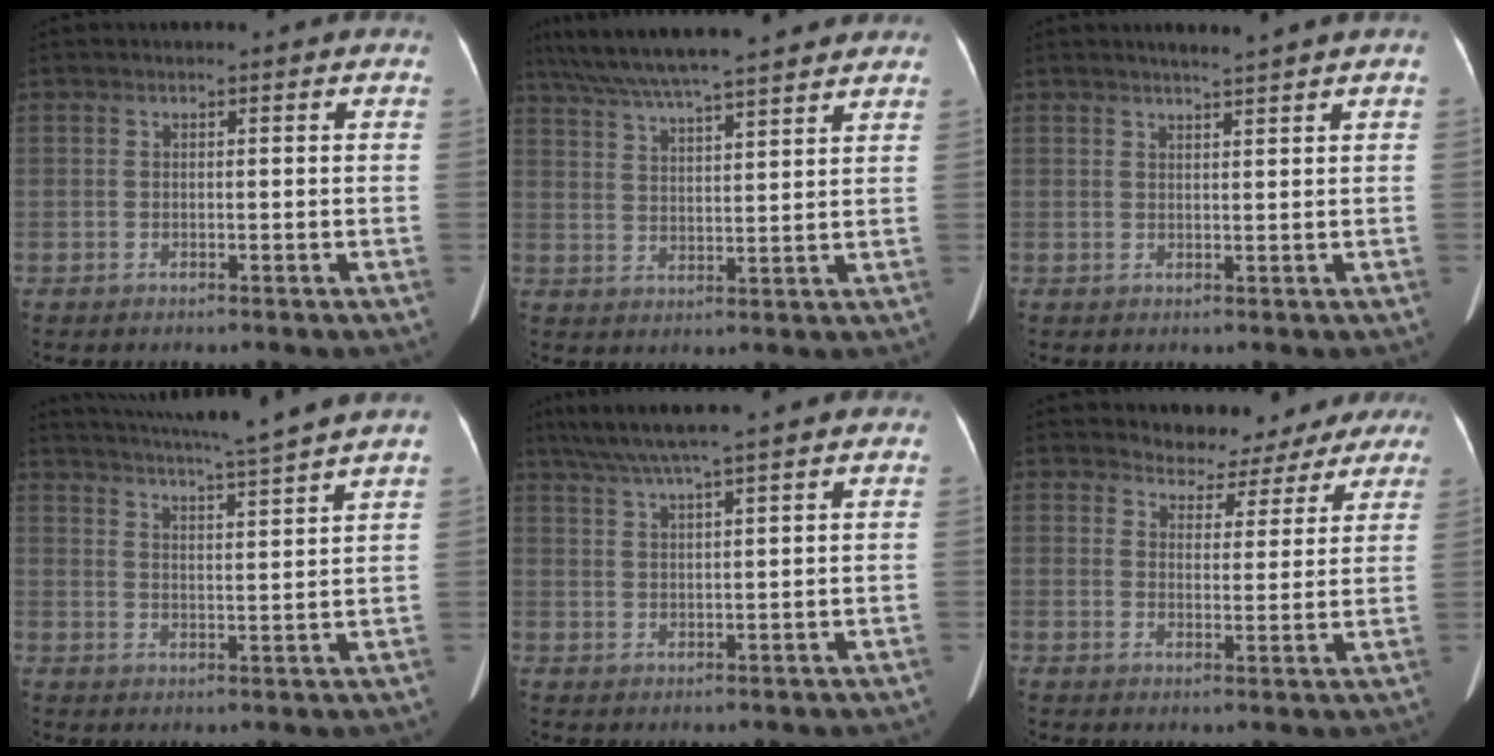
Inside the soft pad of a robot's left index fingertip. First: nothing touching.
{"total": 19.2, "force": [16.5, 1.7, 9.6], "torque": [-0.168, 0.046, 0.248]}
{"total": 2.5, "force": [2.1, -0.8, 1.1], "torque": [-0.012, 0.000, 0.032]}
{"total": 14.6, "force": [13.1, -1.9, 6.3], "torque": [-0.112, -0.020, 0.180]}
{"total": 9.8, "force": [8.2, -0.8, 5.3], "torque": [-0.094, 0.037, 0.124]}
{"total": 10.1, "force": [9.3, 3.8, 0.2], "torque": [0.019, 0.001, 0.094]}